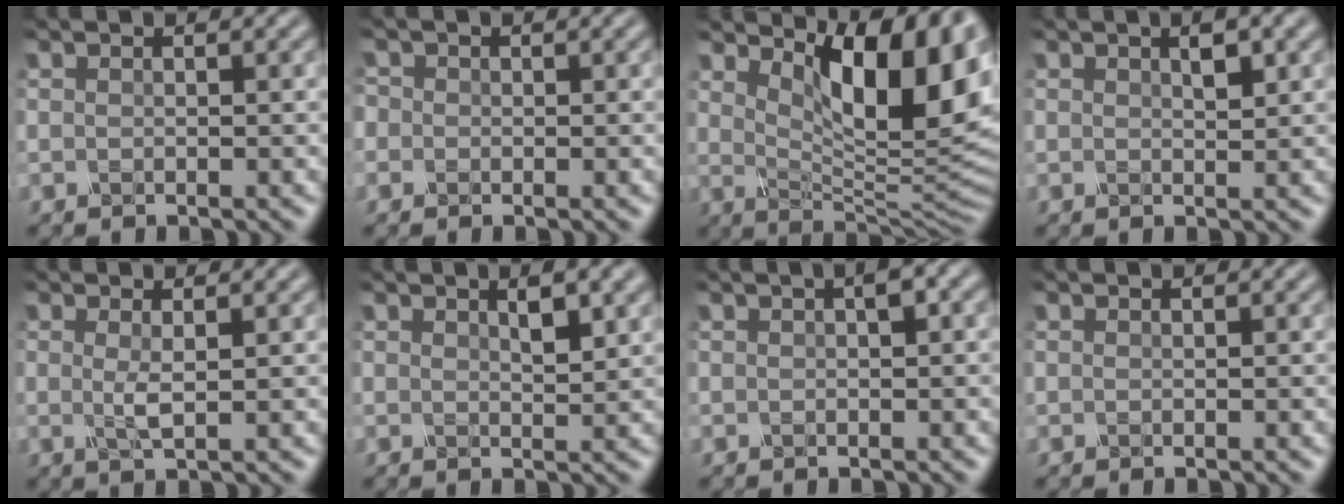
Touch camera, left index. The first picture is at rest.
{"total": 1.0, "force": [-0.2, 1.0, 0.1], "torque": [0.003, 0.001, -0.010]}
{"total": 11.2, "force": [4.3, 4.3, 9.4], "torque": [-0.127, -0.011, 0.074]}
{"total": 1.8, "force": [0.9, 0.5, 1.5], "torque": [-0.022, 0.000, 0.015]}
{"total": 1.4, "force": [0.1, 0.2, 1.3], "torque": [-0.030, -0.006, 0.003]}
{"total": 2.3, "force": [1.2, 0.6, 1.8], "torque": [-0.026, -0.002, 0.021]}
{"total": 1.8, "force": [0.4, 0.5, 1.7], "torque": [-0.021, 0.007, 0.005]}
{"total": 0.0}